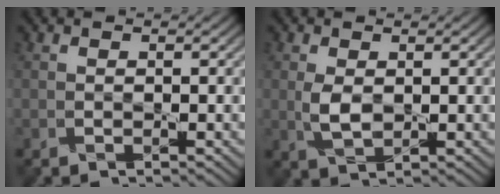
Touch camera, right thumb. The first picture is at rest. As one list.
[{"total": 2.9, "force": [0.3, 1.7, 2.4], "torque": [-0.059, -0.004, 0.009]}]